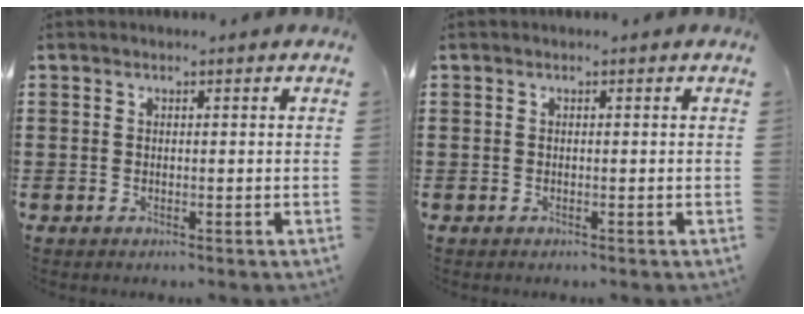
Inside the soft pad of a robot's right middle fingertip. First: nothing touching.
{"total": 0.0}